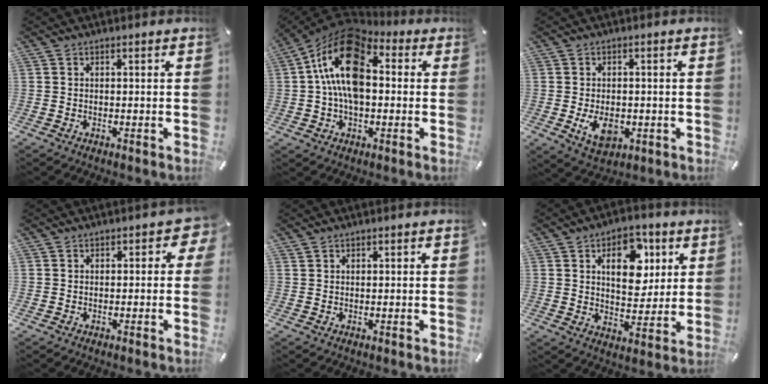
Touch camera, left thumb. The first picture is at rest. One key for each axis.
{"total": 17.5, "fx": 2.5, "fy": 11.0, "fz": 13.4, "tx": -0.260, "ty": 0.000, "tz": 0.038}
{"total": 6.7, "fx": -1.3, "fy": 4.6, "fz": 4.7, "tx": -0.087, "ty": -0.004, "tz": -0.025}
{"total": 2.8, "fx": 0.6, "fy": 2.0, "fz": 1.8, "tx": -0.010, "ty": 0.000, "tz": 0.004}
{"total": 0.6, "fx": 0.4, "fy": 0.4, "fz": 0.1, "tx": -0.002, "ty": 0.001, "tz": 0.008}
{"total": 12.6, "fx": 5.2, "fy": 8.3, "fz": 8.0, "tx": -0.098, "ty": -0.012, "tz": 0.084}